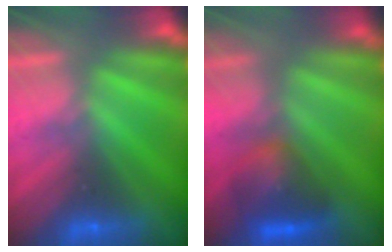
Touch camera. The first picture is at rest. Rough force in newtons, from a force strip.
{"total": 7.0}